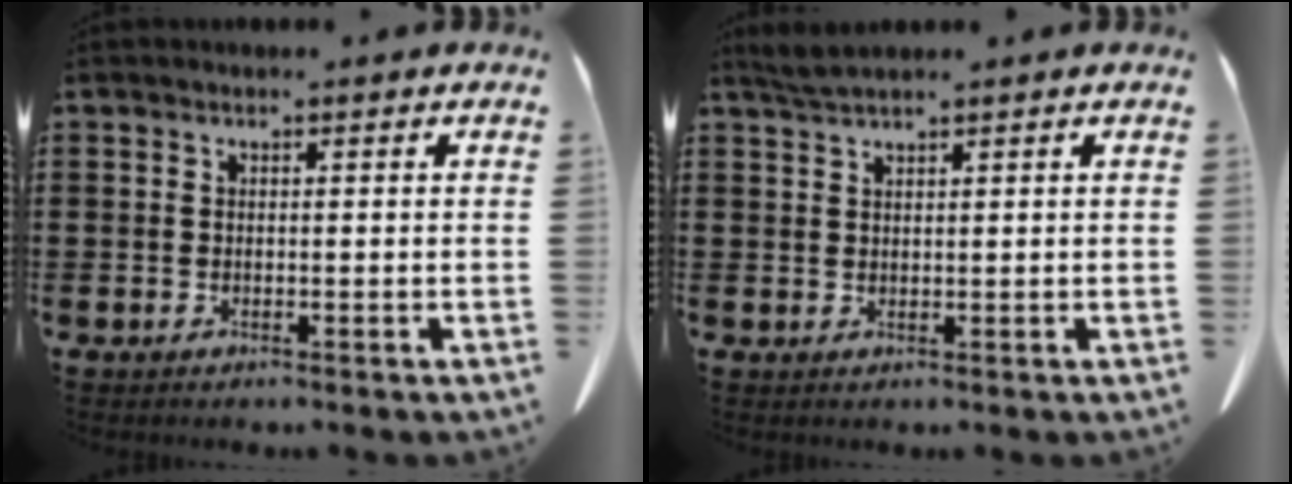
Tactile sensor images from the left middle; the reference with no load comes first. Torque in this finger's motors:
{"motor_torque": [0.54, 0.71, 0.14, 0.03]}